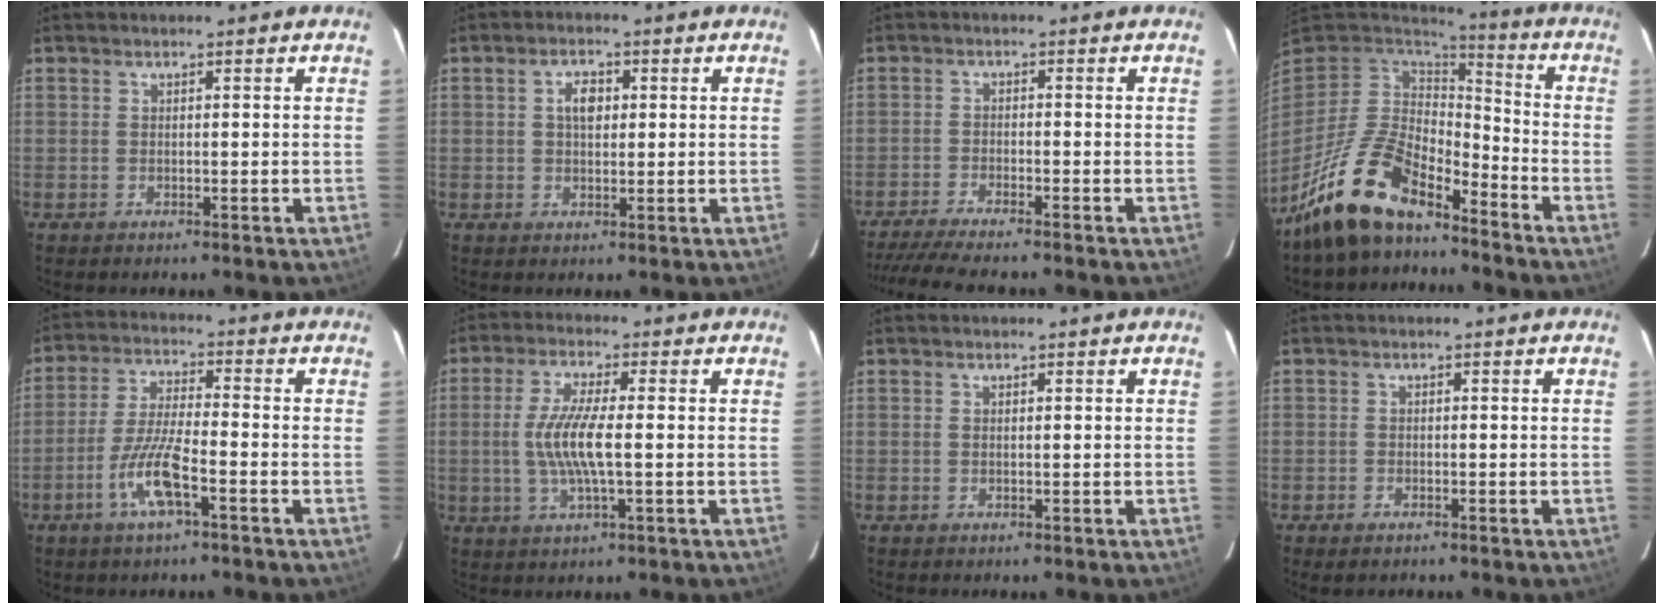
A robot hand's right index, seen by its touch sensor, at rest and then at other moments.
{"total": 3.6, "force": [0.8, 2.2, 2.7], "torque": [-0.046, 0.010, 0.014]}
{"total": 8.9, "force": [-7.8, 0.2, 4.1], "torque": [-0.100, -0.019, -0.133]}
{"total": 18.9, "force": [-13.4, 7.8, 10.8], "torque": [-0.230, -0.016, -0.245]}
{"total": 8.6, "force": [-4.2, 1.3, 7.4], "torque": [-0.155, -0.005, -0.082]}
{"total": 8.6, "force": [-0.5, 1.4, 8.5], "torque": [-0.168, -0.003, -0.011]}
{"total": 0.0}
{"total": 1.5, "force": [-1.1, 0.8, 0.7], "torque": [-0.015, -0.006, -0.021]}